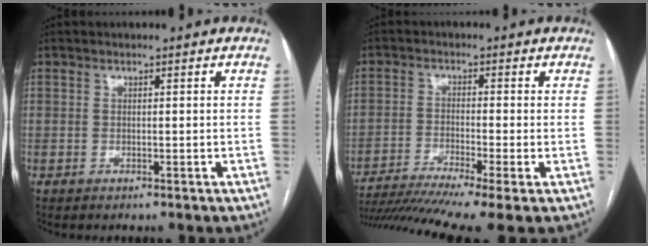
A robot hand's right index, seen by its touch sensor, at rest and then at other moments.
{"total": 12.4, "force": [-9.3, -0.9, 8.1], "torque": [-0.138, -0.024, -0.151]}